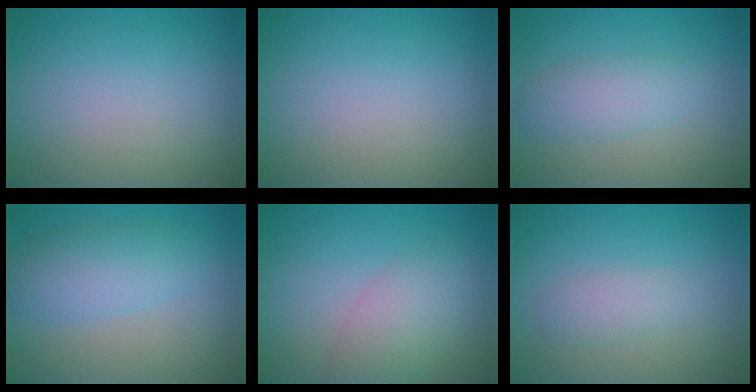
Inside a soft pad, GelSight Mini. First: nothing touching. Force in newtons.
{"total": 0.0}
{"total": 2.9, "press": 2.9, "slide": 0.1}
{"total": 4.2, "press": 4.2, "slide": 0.1}
{"total": 3.8, "press": 3.8, "slide": 0.2}
{"total": 1.7, "press": 1.7, "slide": 0.1}